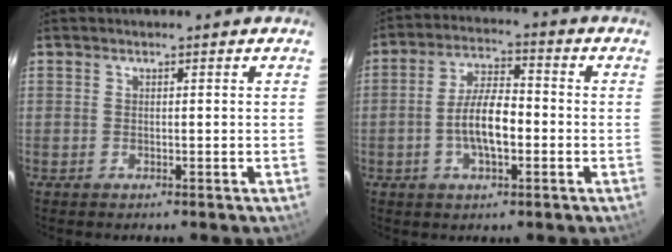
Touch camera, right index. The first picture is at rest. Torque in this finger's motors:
{"motor_torque": [1.22, -0.09, 0.57, 0.15]}